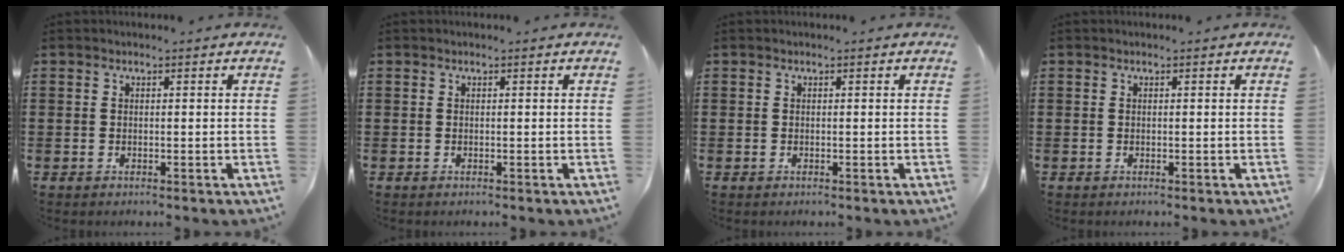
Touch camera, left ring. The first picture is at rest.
{"total": 0.0}
{"total": 0.0}
{"total": 0.0}